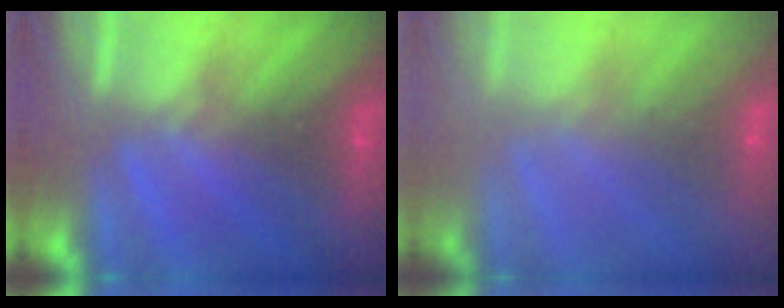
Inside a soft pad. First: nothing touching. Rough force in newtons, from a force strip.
{"total": 2.4}